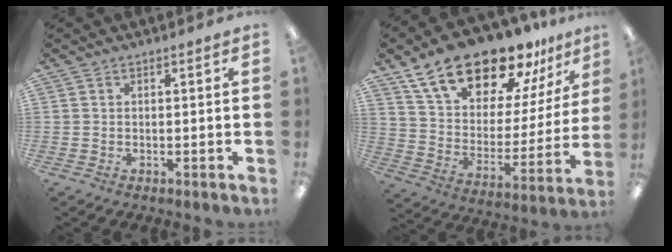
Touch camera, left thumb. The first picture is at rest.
{"total": 22.0, "force": [17.4, 9.2, 9.9], "torque": [-0.174, -0.118, 0.308]}